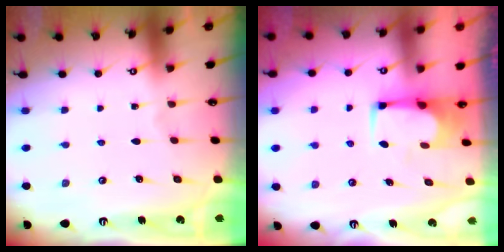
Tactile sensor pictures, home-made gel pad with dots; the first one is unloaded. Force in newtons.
{"total": 1.8, "press": 1.7, "slide": 0.3}